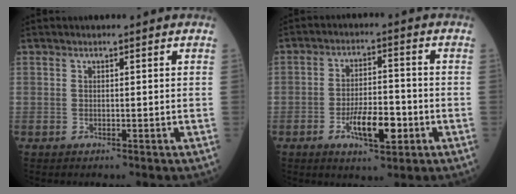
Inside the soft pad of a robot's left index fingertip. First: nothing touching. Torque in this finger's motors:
{"motor_torque": [0.17, 0.14, 0.23, 0.06]}